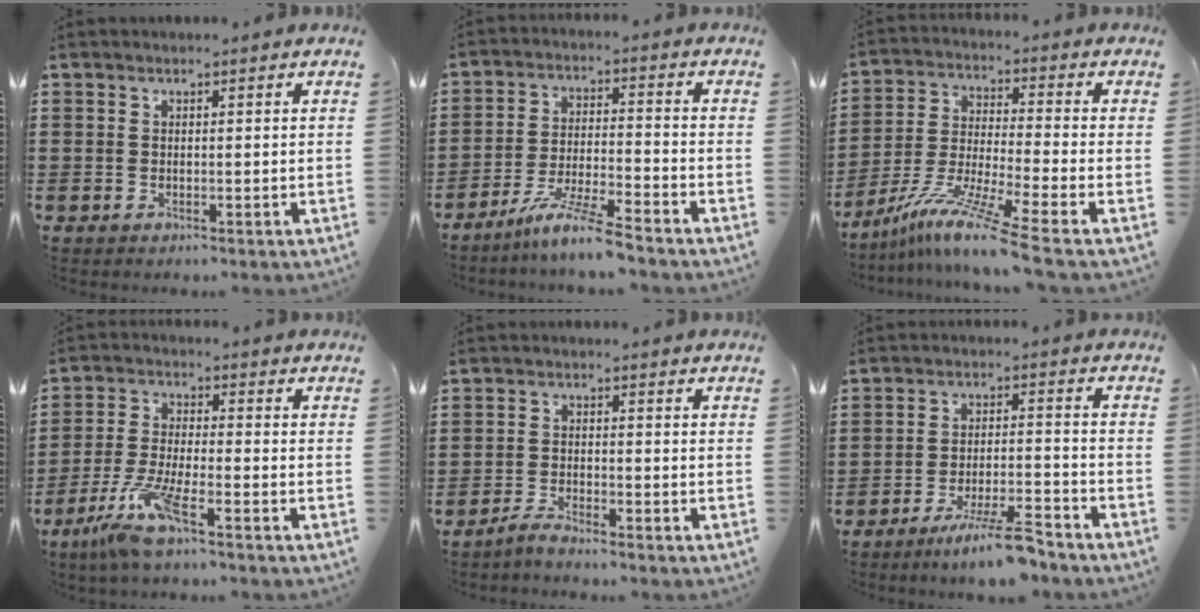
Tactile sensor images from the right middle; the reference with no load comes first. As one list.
[{"total": 7.5, "force": [-6.4, -0.6, 3.9], "torque": [-0.087, -0.018, -0.126]}, {"total": 9.9, "force": [-7.4, -0.9, 6.6], "torque": [-0.137, -0.014, -0.152]}, {"total": 7.6, "force": [-5.2, 0.9, 5.6], "torque": [-0.128, -0.017, -0.100]}, {"total": 2.3, "force": [-2.2, -0.1, 0.8], "torque": [-0.023, 0.000, -0.043]}, {"total": 7.3, "force": [-6.0, 0.2, 4.2], "torque": [-0.077, -0.007, -0.107]}]